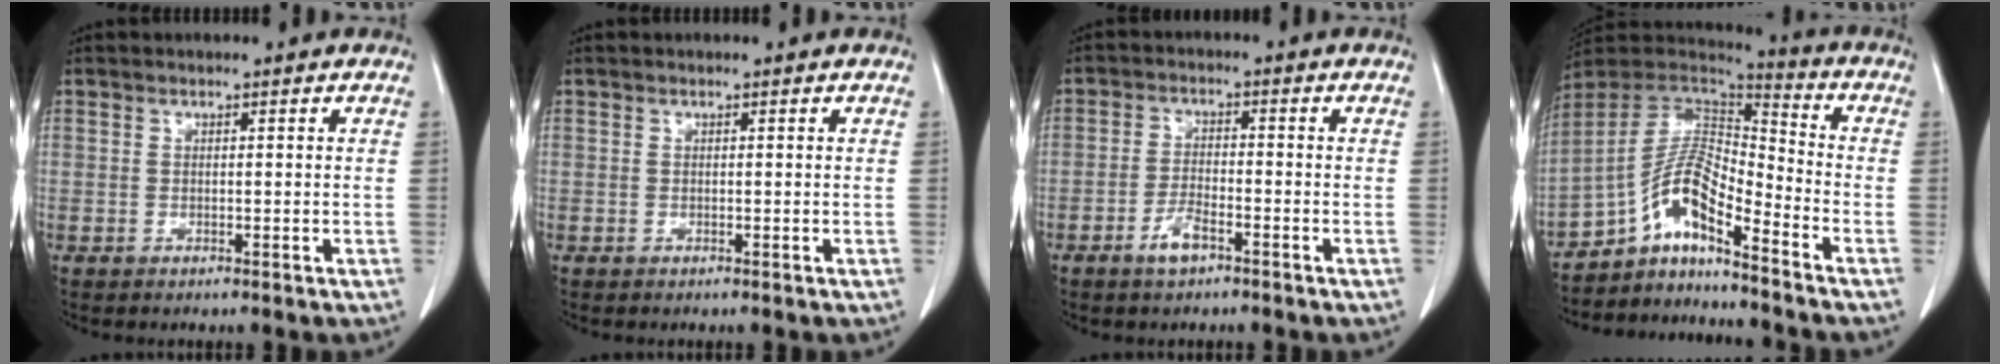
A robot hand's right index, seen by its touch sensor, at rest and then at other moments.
{"total": 0.0}
{"total": 4.0, "force": [-2.5, 1.1, 2.8], "torque": [-0.062, -0.002, -0.045]}
{"total": 11.8, "force": [-7.9, 2.0, 8.5], "torque": [-0.164, 0.023, -0.142]}